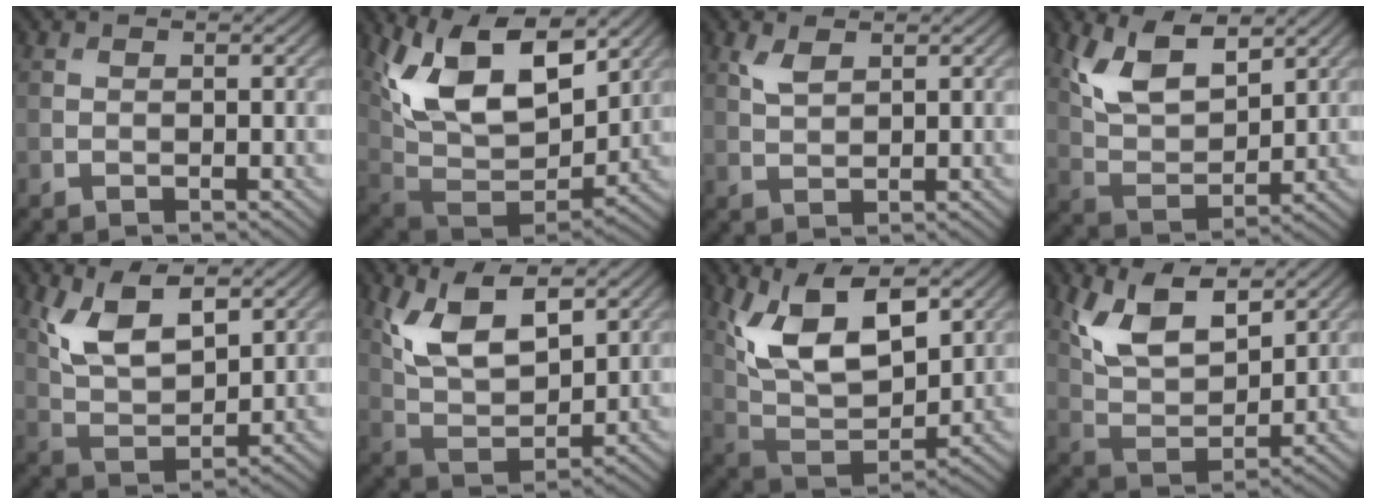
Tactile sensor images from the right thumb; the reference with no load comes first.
{"total": 16.8, "force": [7.4, 9.3, 11.9], "torque": [-0.235, 0.024, 0.134]}
{"total": 2.4, "force": [1.4, 1.0, 1.6], "torque": [-0.042, 0.000, 0.032]}
{"total": 9.0, "force": [5.0, 4.3, 6.2], "torque": [-0.141, -0.003, 0.100]}
{"total": 8.7, "force": [4.2, 4.1, 6.4], "torque": [-0.141, -0.004, 0.085]}
{"total": 10.0, "force": [4.8, 4.7, 7.4], "torque": [-0.159, 0.000, 0.098]}
{"total": 12.9, "force": [5.6, 6.4, 9.7], "torque": [-0.195, -0.005, 0.108]}
{"total": 10.0, "force": [5.5, 4.8, 6.9], "torque": [-0.154, -0.001, 0.109]}